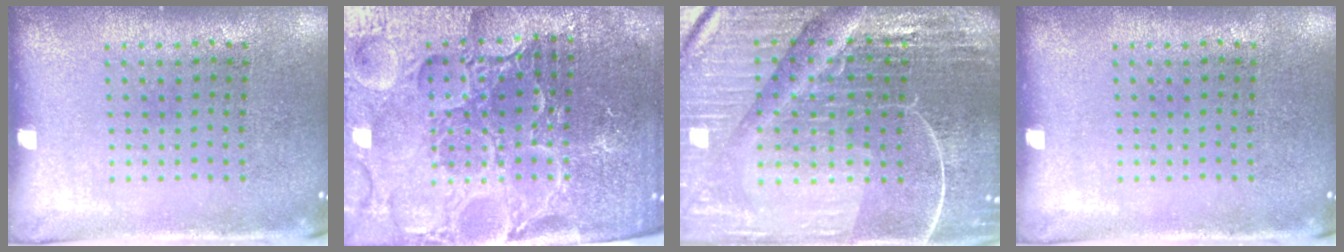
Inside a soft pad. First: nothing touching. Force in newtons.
{"total": 5.9, "press": 5.4, "slide": 2.5}
{"total": 6.9, "press": 6.0, "slide": 3.3}
{"total": 0.0}